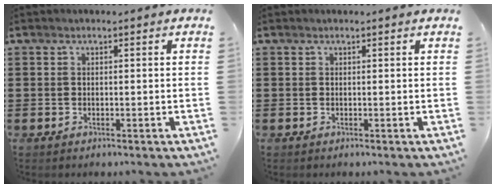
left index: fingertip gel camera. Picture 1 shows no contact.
{"total": 0.0}